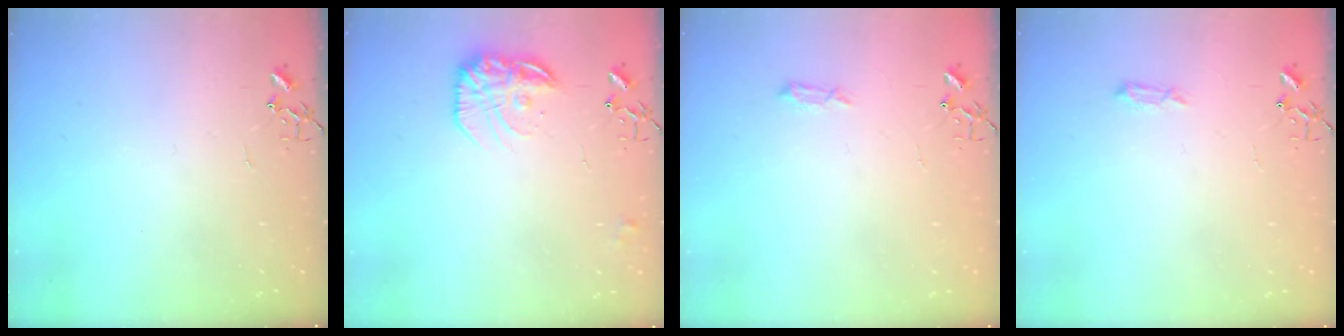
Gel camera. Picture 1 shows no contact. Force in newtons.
{"total": 15.5, "press": 15.5, "slide": 1.0}
{"total": 4.0, "press": 4.0, "slide": 0.6}
{"total": 4.0, "press": 4.0, "slide": 0.6}